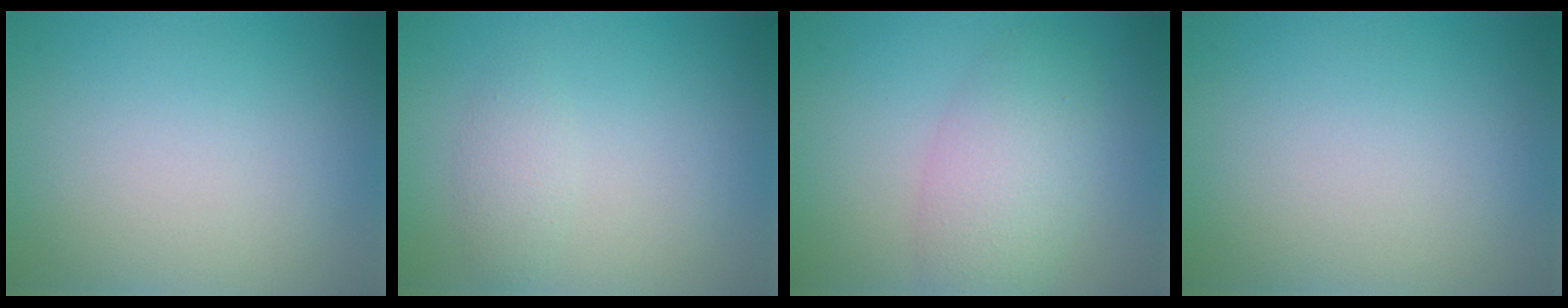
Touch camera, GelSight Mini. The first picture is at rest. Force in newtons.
{"total": 1.5, "press": 1.5, "slide": 0.1}
{"total": 4.5, "press": 4.5, "slide": 0.2}
{"total": 0.0}